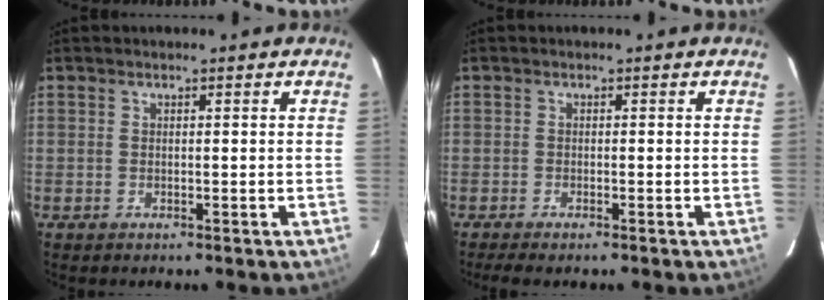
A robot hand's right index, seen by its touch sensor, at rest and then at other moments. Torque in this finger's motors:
{"motor_torque": [0.03, 0.05, 0.13, 0.02]}